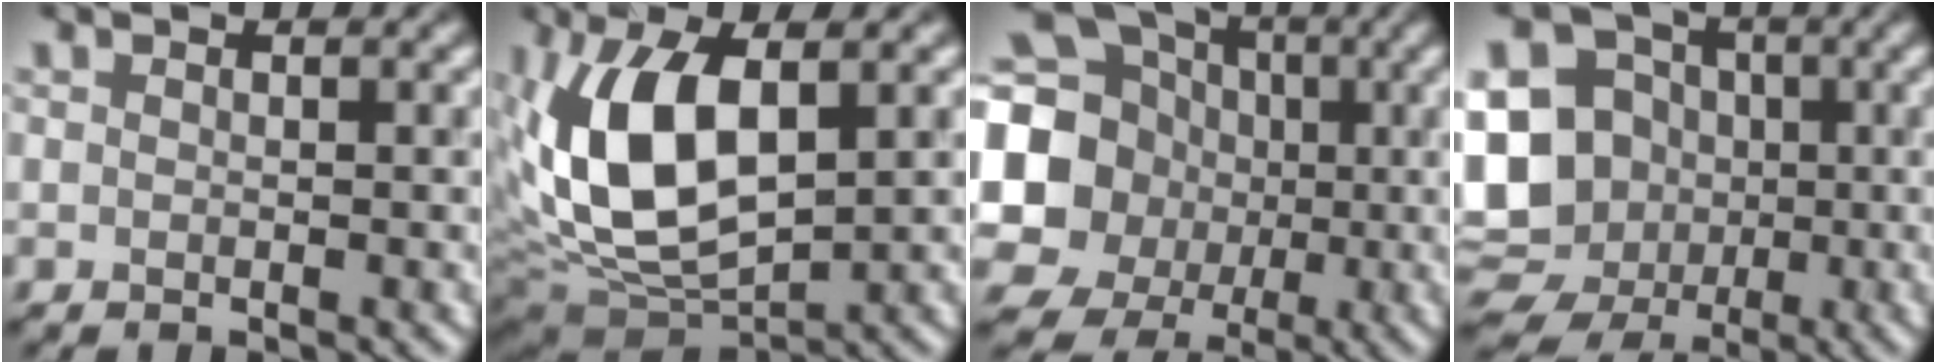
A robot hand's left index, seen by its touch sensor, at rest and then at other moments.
{"total": 9.6, "force": [1.1, 4.8, 8.2], "torque": [-0.199, 0.001, 0.041]}
{"total": 16.4, "force": [-0.5, 15.6, 5.1], "torque": [-0.175, 0.010, -0.023]}
{"total": 11.6, "force": [-1.2, 10.9, 4.0], "torque": [-0.112, 0.011, -0.019]}